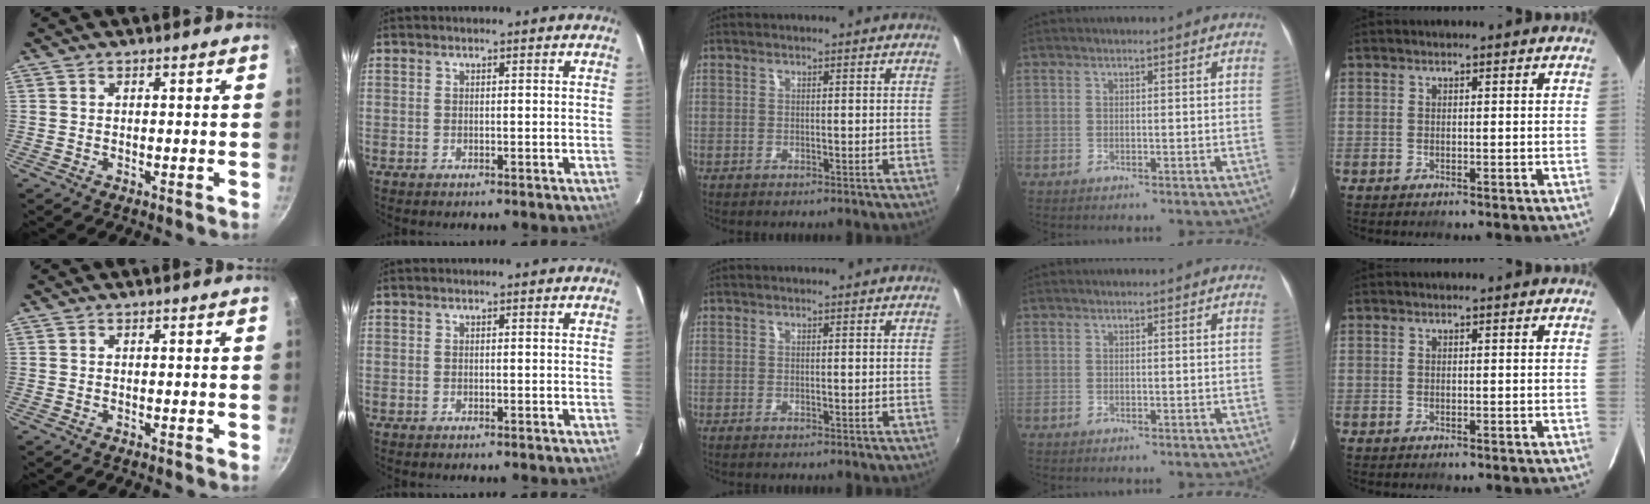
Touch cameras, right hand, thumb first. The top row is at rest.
{}